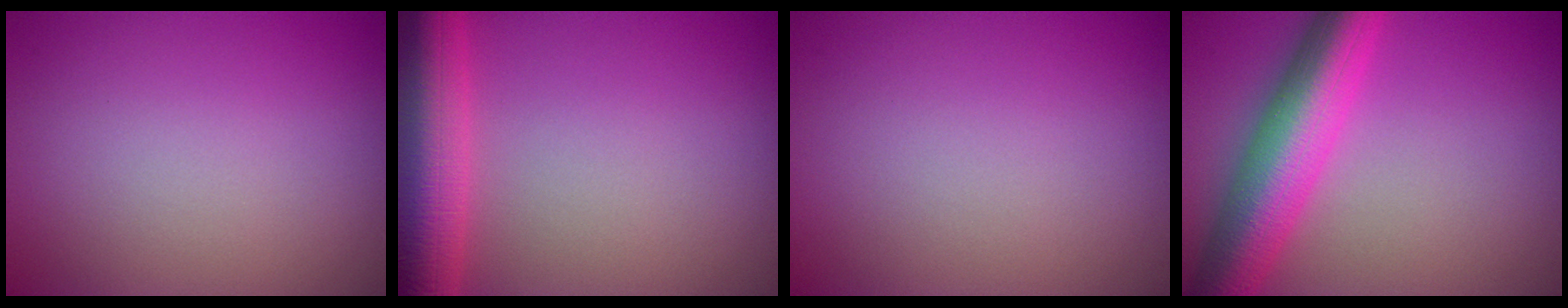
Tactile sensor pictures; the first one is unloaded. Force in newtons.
{"total": 8.9, "press": 8.9, "slide": 0.3}
{"total": 0.0}
{"total": 8.6, "press": 8.6, "slide": 0.5}